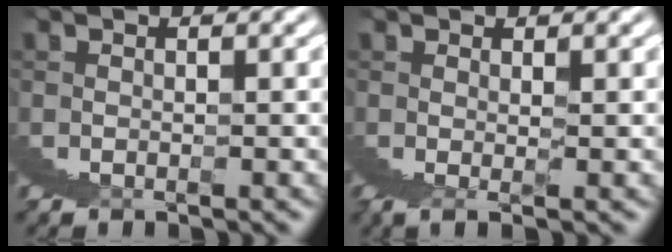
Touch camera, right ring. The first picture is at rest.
{"total": 2.2, "force": [1.4, -1.6, 0.7], "torque": [0.013, 0.019, 0.014]}